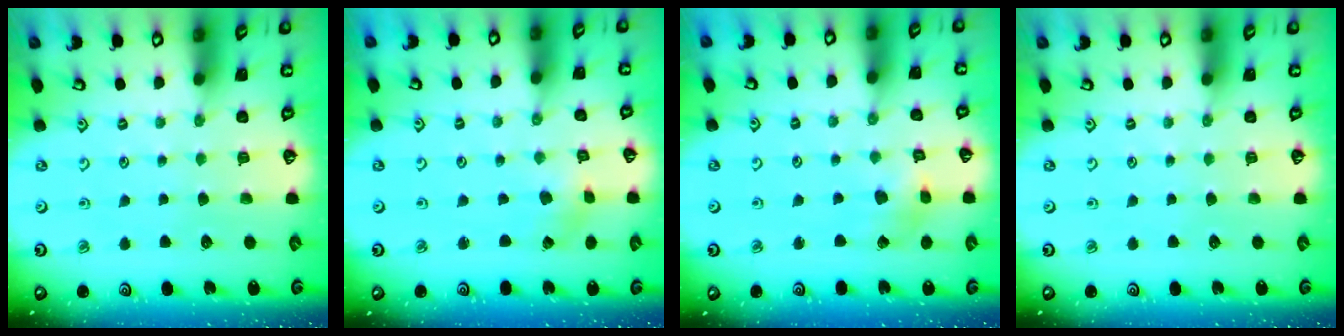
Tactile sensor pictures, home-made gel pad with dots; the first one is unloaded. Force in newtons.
{"total": 0.5, "press": 0.5, "slide": 0.2}
{"total": 4.1, "press": 4.0, "slide": 0.6}
{"total": 0.0}